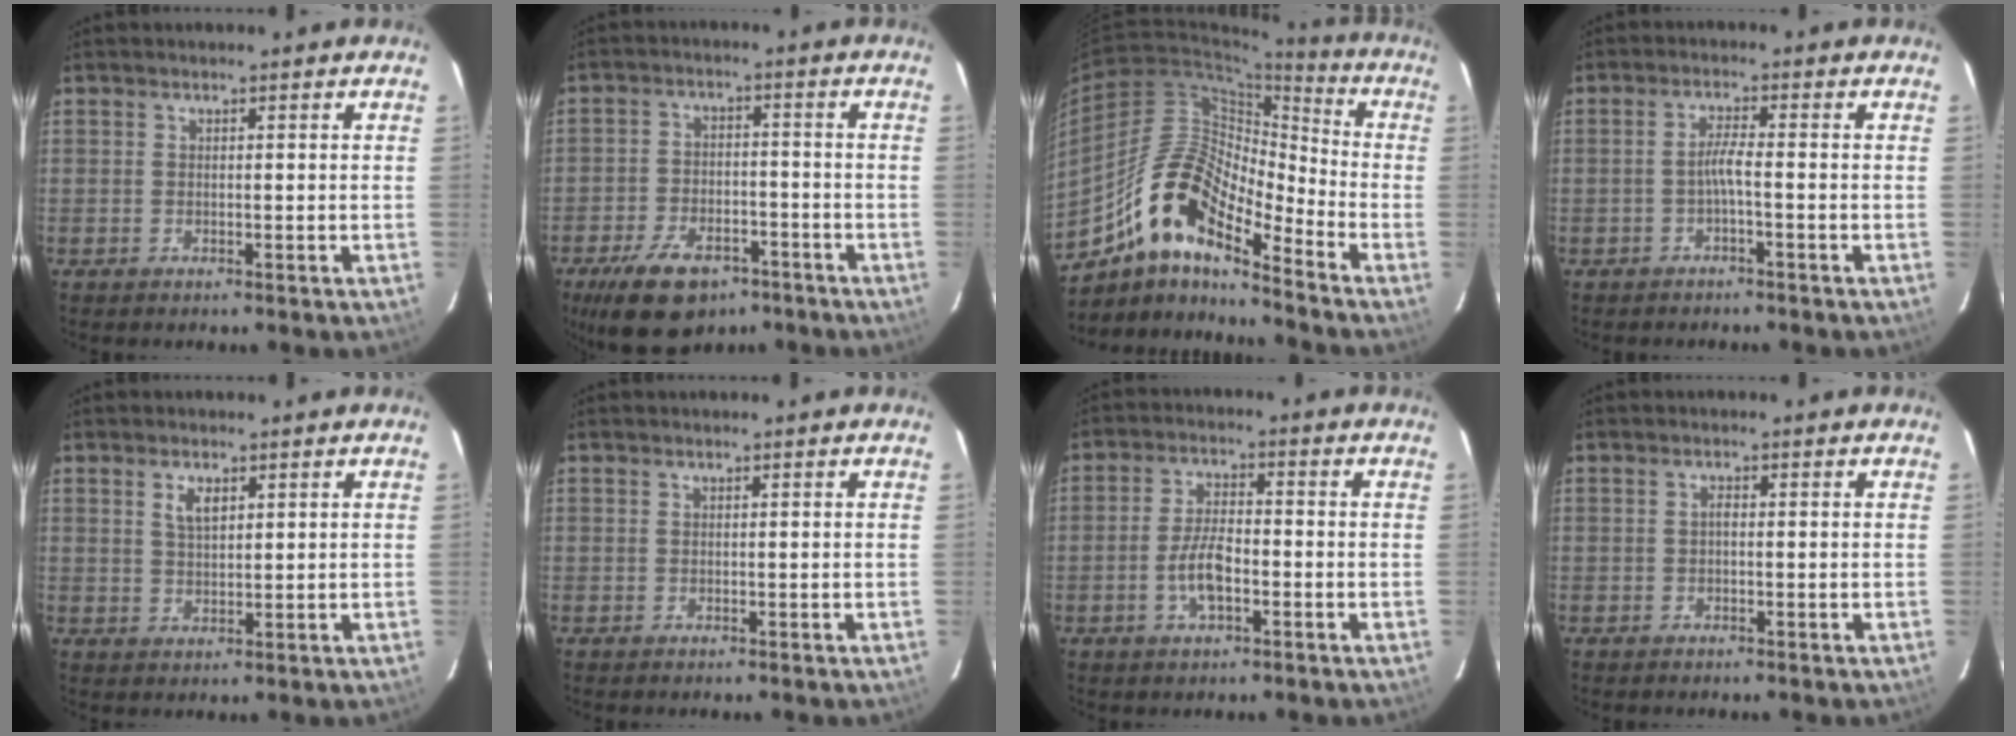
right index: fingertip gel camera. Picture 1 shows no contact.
{"total": 13.2, "force": [-8.5, 6.9, 7.3], "torque": [-0.161, -0.007, -0.136]}
{"total": 16.0, "force": [-11.1, 4.7, 10.5], "torque": [-0.183, 0.004, -0.222]}
{"total": 2.5, "force": [-1.2, -0.3, 2.1], "torque": [-0.043, 0.003, -0.023]}
{"total": 3.3, "force": [1.6, 1.6, 2.5], "torque": [-0.046, 0.002, 0.030]}
{"total": 0.0}
{"total": 6.2, "force": [-2.3, 2.4, 5.3], "torque": [-0.109, 0.005, -0.043]}
{"total": 0.7, "force": [-0.2, 0.3, 0.6], "torque": [-0.011, 0.006, -0.004]}